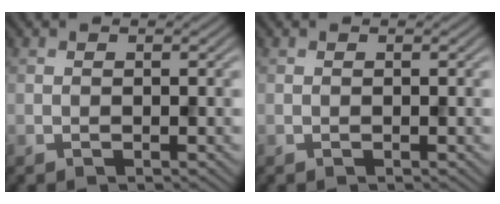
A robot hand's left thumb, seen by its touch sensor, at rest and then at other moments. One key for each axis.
{"total": 0.0}